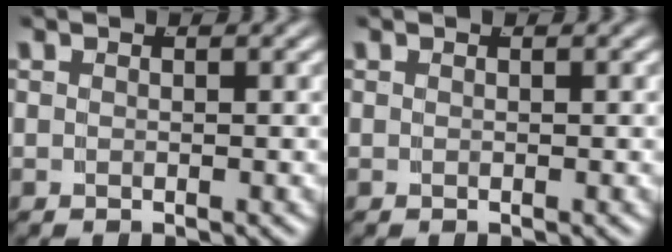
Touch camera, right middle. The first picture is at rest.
{"total": 0.0}